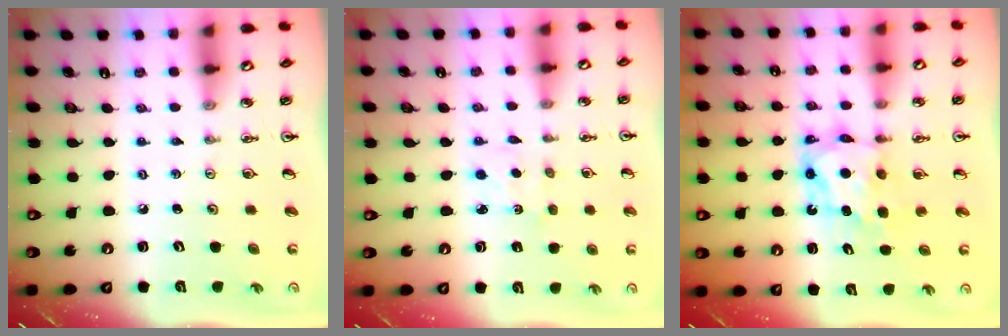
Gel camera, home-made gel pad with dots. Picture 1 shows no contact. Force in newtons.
{"total": 1.5, "press": 1.4, "slide": 0.4}
{"total": 6.6, "press": 6.6, "slide": 0.6}